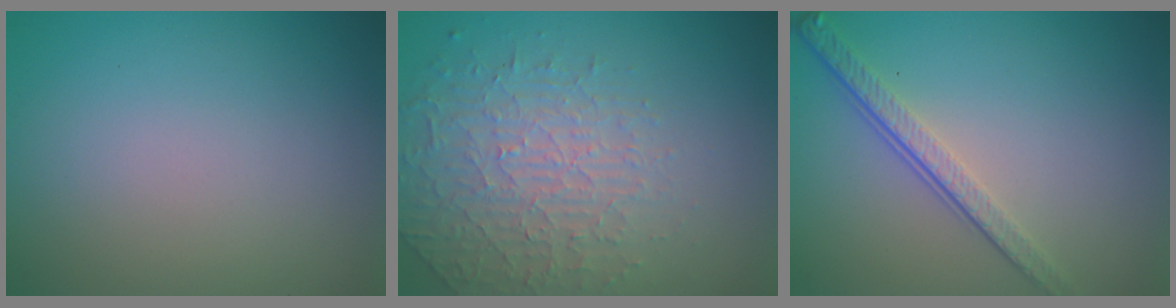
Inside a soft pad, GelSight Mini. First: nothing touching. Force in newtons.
{"total": 4.3, "press": 3.5, "slide": 2.6}
{"total": 3.9, "press": 2.7, "slide": 2.8}